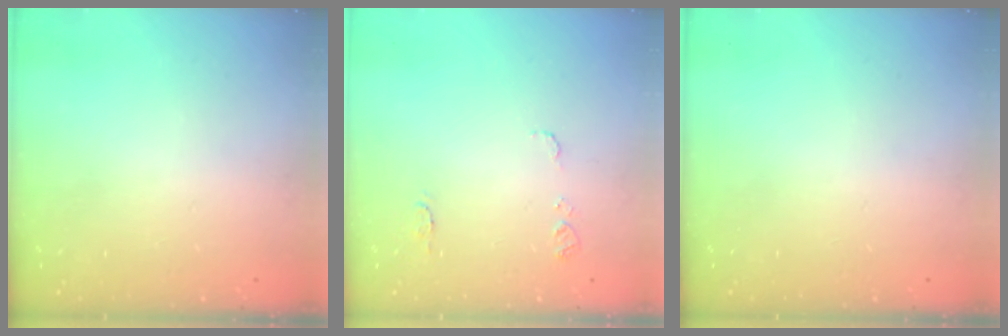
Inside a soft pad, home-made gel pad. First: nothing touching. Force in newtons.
{"total": 7.1, "press": 7.0, "slide": 0.7}
{"total": 0.0}